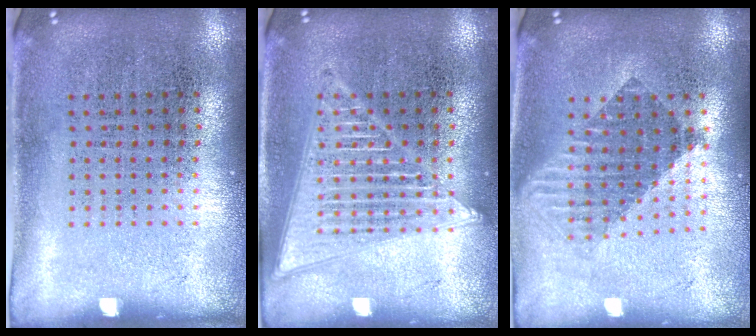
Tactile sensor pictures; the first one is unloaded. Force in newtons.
{"total": 3.2, "press": 3.2, "slide": 0.4}
{"total": 1.7, "press": 1.4, "slide": 0.9}